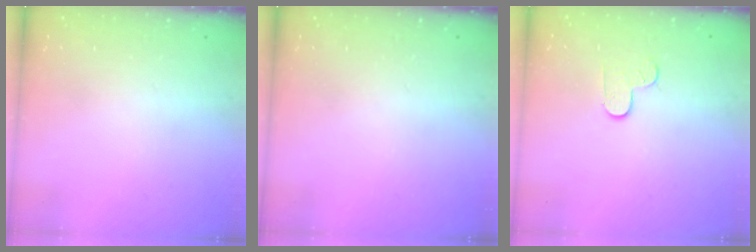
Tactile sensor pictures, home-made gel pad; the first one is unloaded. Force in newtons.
{"total": 0.0}
{"total": 4.3, "press": 4.3, "slide": 0.4}